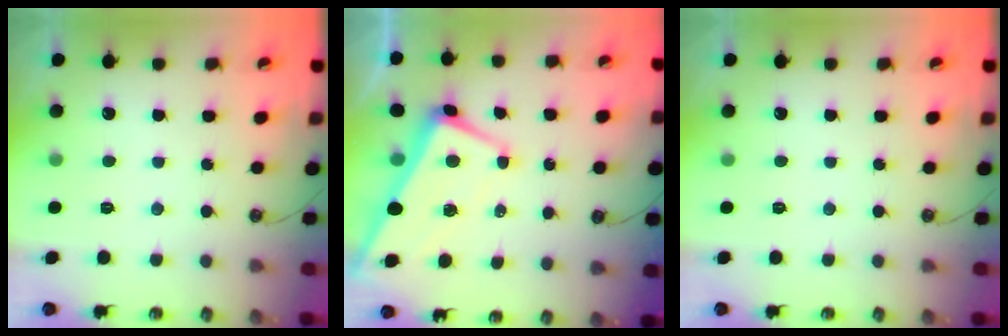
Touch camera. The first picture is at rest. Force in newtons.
{"total": 1.0, "press": 0.4, "slide": 1.0}
{"total": 0.0}